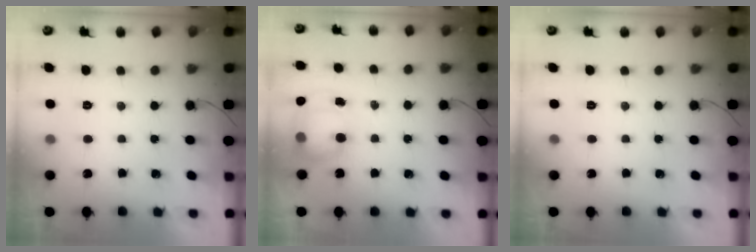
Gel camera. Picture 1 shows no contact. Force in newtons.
{"total": 7.9, "press": 7.8, "slide": 0.6}
{"total": 0.0}